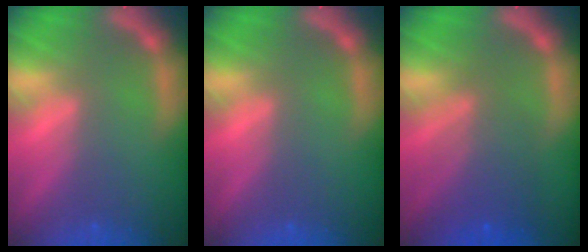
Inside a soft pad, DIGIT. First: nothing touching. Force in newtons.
{"total": 0.0}
{"total": 5.5}